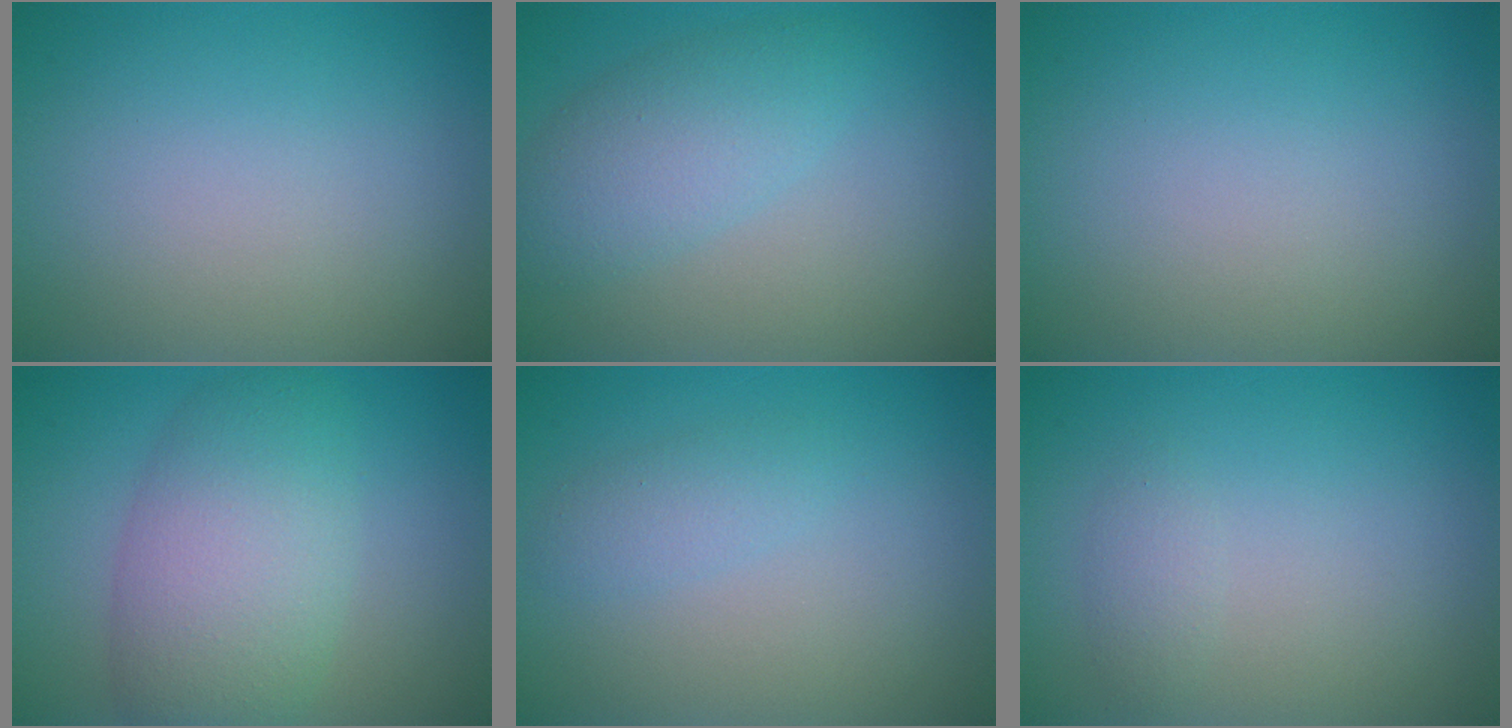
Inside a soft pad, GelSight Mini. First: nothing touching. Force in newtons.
{"total": 3.9, "press": 3.9, "slide": 0.2}
{"total": 0.0}
{"total": 7.0, "press": 7.0, "slide": 0.2}
{"total": 1.5, "press": 1.5, "slide": 0.1}
{"total": 1.0, "press": 1.0, "slide": 0.0}